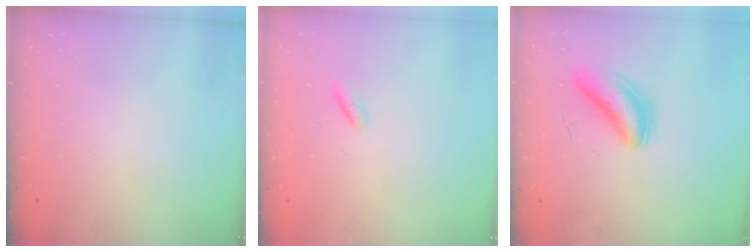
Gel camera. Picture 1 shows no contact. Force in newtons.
{"total": 1.4, "press": 1.1, "slide": 0.8}
{"total": 5.1, "press": 5.1, "slide": 0.3}